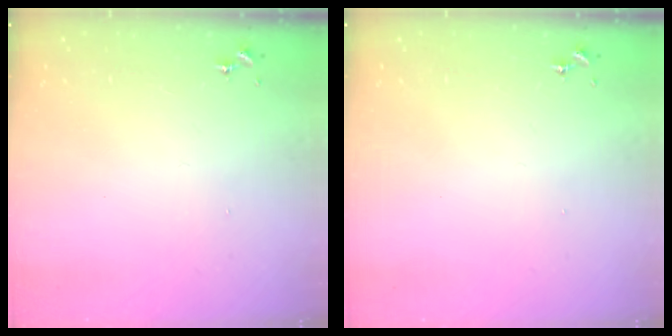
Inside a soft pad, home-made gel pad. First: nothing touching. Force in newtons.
{"total": 0.0}